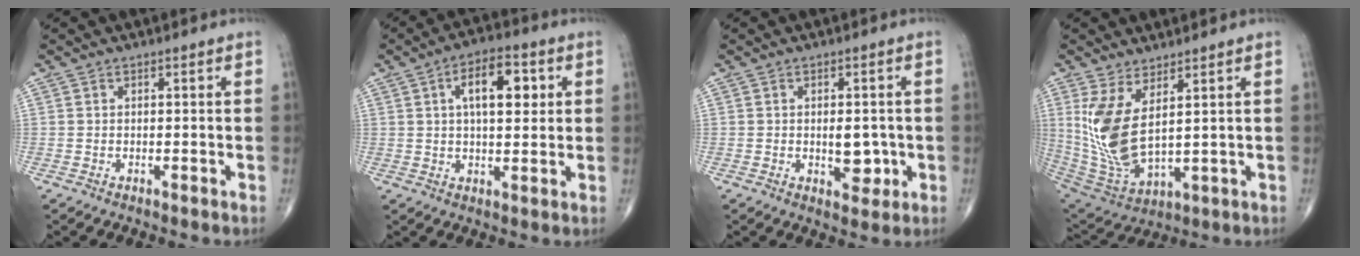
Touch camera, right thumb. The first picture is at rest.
{"total": 10.0, "force": [2.8, 4.7, 8.3], "torque": [-0.109, 0.004, 0.038]}
{"total": 4.9, "force": [-0.6, 2.7, 4.1], "torque": [-0.039, -0.003, -0.001]}
{"total": 13.0, "force": [3.7, 5.5, 11.2], "torque": [-0.238, -0.034, 0.094]}